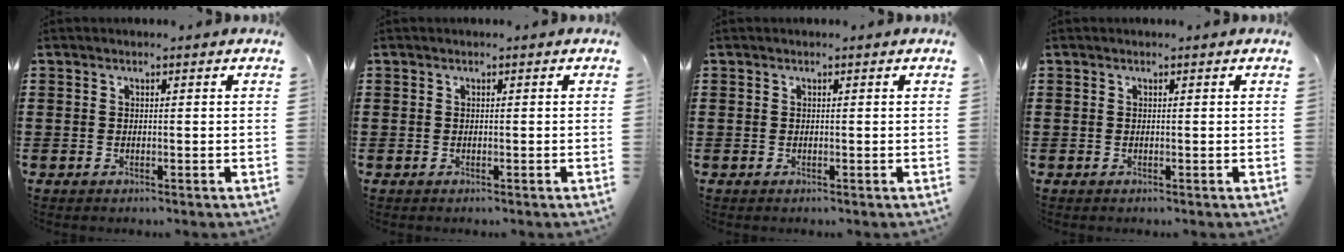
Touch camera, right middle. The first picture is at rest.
{"total": 0.0}
{"total": 0.0}
{"total": 0.0}